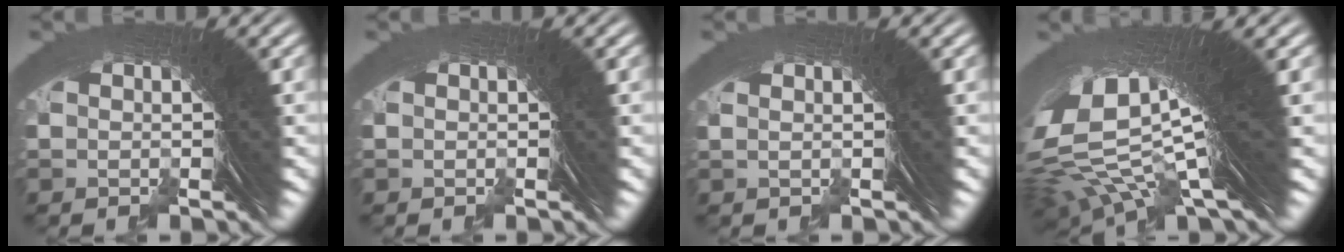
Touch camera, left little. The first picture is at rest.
{"total": 0.0}
{"total": 1.2, "force": [0.5, -0.4, 1.0], "torque": [-0.013, 0.007, 0.009]}
{"total": 16.3, "force": [5.3, 7.1, 13.7], "torque": [-0.265, -0.014, 0.095]}